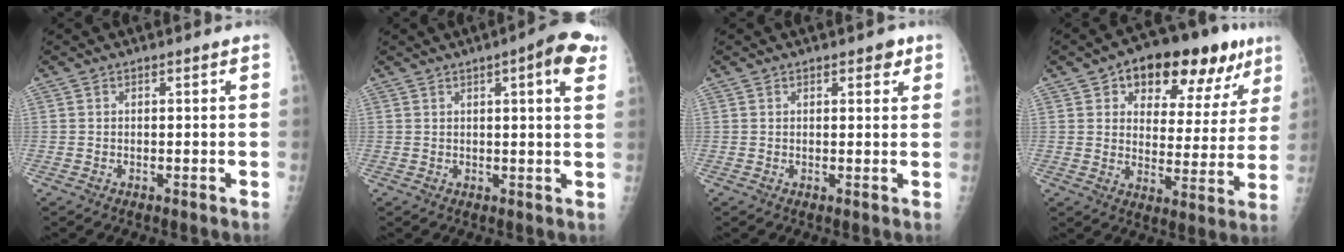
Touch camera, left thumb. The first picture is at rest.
{"total": 8.1, "force": [3.8, 1.4, 7.1], "torque": [-0.083, -0.005, 0.041]}
{"total": 2.1, "force": [1.3, 1.1, 1.1], "torque": [0.003, -0.005, 0.014]}
{"total": 19.8, "force": [10.9, 10.6, 12.7], "torque": [-0.114, -0.011, 0.155]}